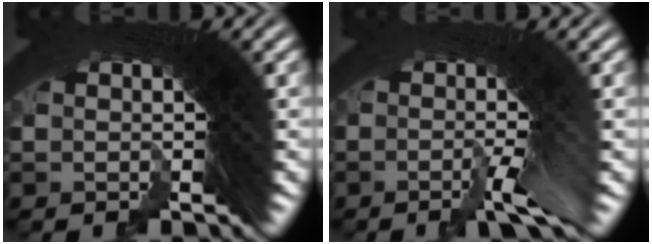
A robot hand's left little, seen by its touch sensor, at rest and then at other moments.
{"total": 3.4, "force": [-1.7, -0.4, 2.9], "torque": [-0.032, 0.010, -0.034]}